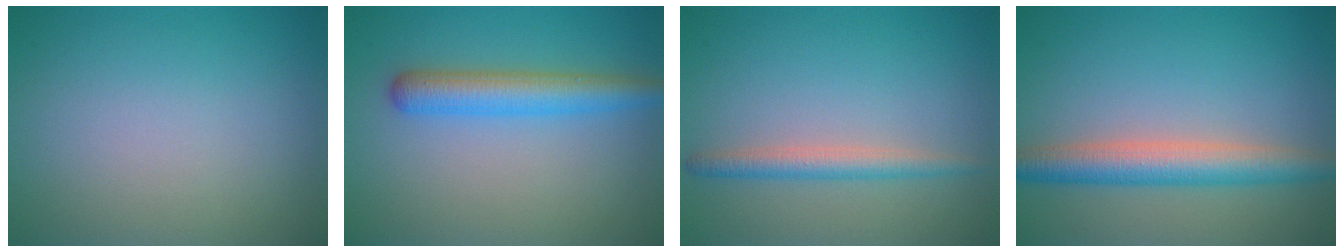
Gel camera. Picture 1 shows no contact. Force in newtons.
{"total": 4.1, "press": 4.1, "slide": 0.1}
{"total": 2.3, "press": 2.3, "slide": 0.1}
{"total": 4.8, "press": 4.8, "slide": 0.2}